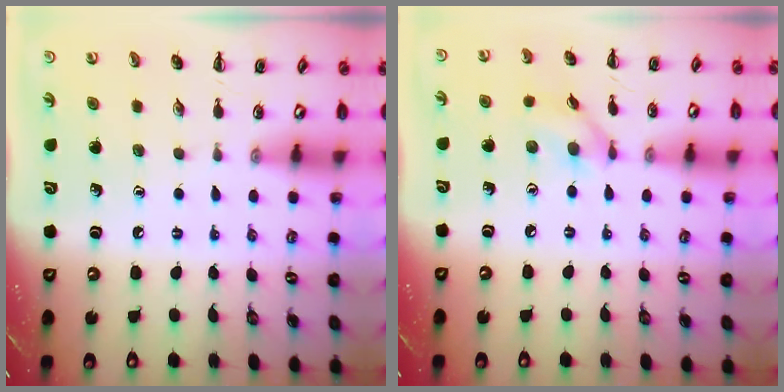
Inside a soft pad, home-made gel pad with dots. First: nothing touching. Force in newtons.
{"total": 6.7, "press": 6.7, "slide": 0.4}